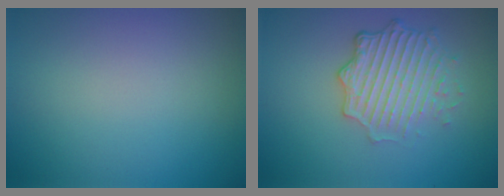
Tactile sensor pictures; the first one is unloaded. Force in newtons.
{"total": 4.9, "press": 3.6, "slide": 3.4}